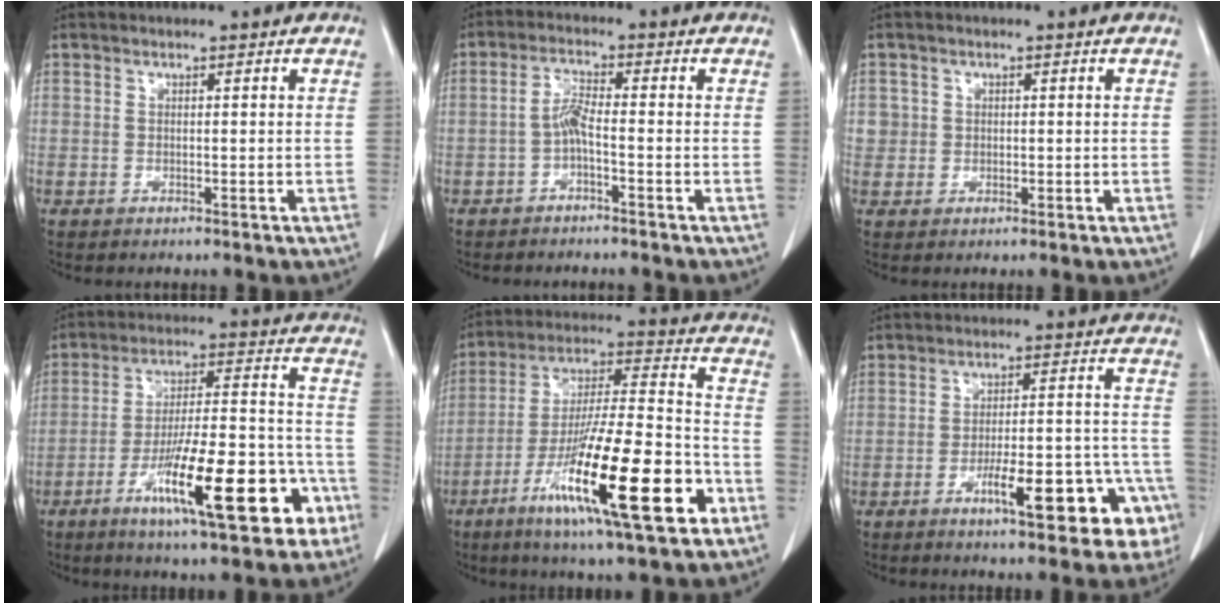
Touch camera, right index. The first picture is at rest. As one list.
[{"total": 4.1, "force": [-1.5, 0.2, 3.8], "torque": [-0.080, 0.010, -0.031]}, {"total": 2.2, "force": [0.2, 2.2, 0.1], "torque": [0.008, 0.006, 0.006]}, {"total": 19.2, "force": [-9.0, 3.8, 16.5], "torque": [-0.240, 0.017, -0.132]}, {"total": 23.2, "force": [-10.2, 2.5, 20.6], "torque": [-0.347, -0.029, -0.169]}, {"total": 14.2, "force": [-6.9, 3.3, 12.0], "torque": [-0.108, 0.036, -0.084]}]